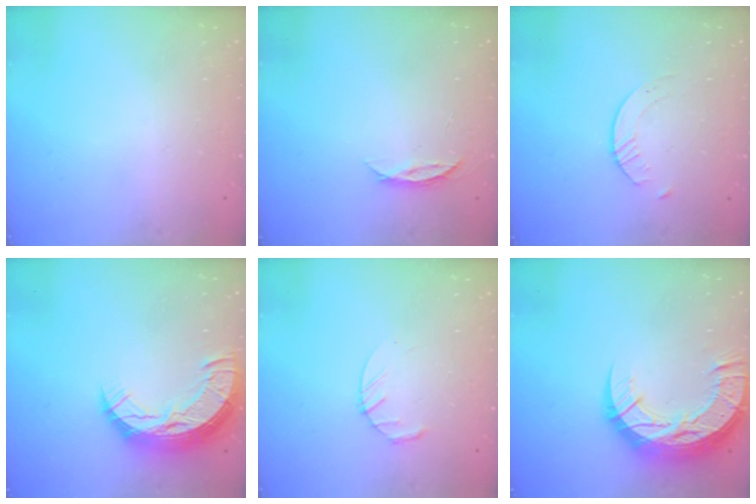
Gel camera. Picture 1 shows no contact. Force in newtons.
{"total": 4.0, "press": 3.9, "slide": 0.4}
{"total": 1.6, "press": 1.6, "slide": 0.3}
{"total": 13.5, "press": 13.4, "slide": 1.2}
{"total": 4.4, "press": 4.4, "slide": 0.7}
{"total": 19.2, "press": 19.1, "slide": 1.4}